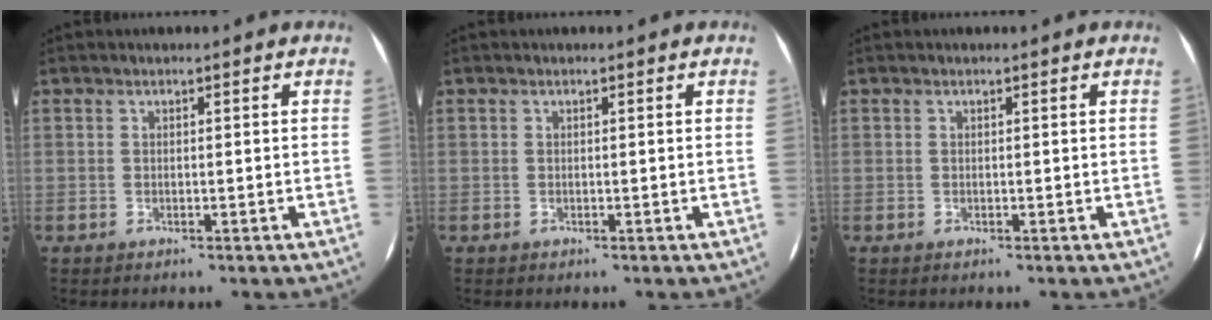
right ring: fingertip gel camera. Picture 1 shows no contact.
{"total": 0.0}
{"total": 0.0}